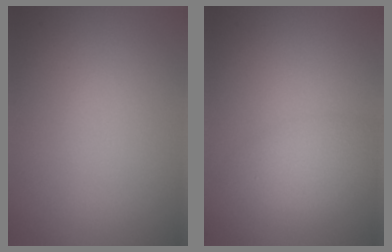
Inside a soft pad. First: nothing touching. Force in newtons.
{"total": 3.0, "press": 3.0, "slide": 0.0}